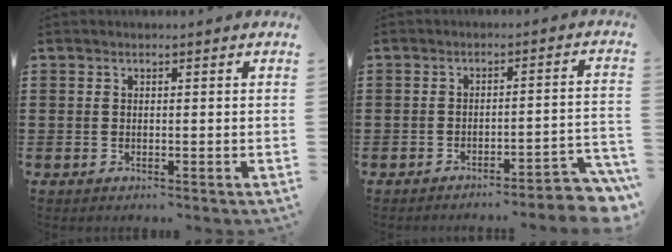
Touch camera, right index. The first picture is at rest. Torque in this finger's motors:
{"motor_torque": [0.78, -0.47, 0.32, 0.05]}